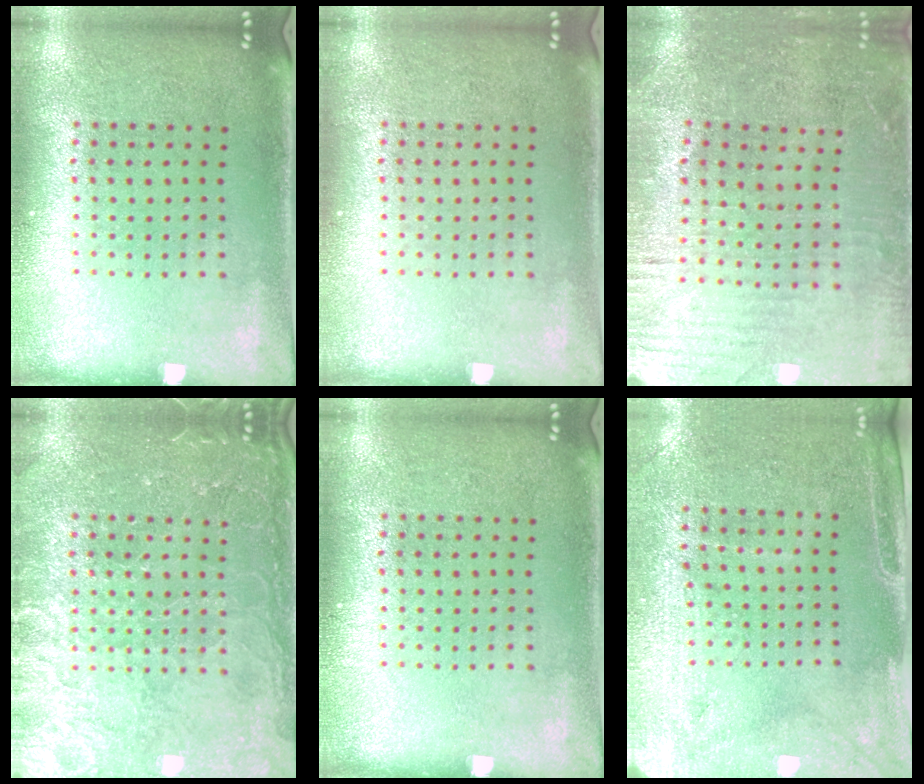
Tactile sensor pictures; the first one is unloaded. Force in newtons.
{"total": 0.0}
{"total": 1.4, "press": 1.3, "slide": 0.5}
{"total": 3.7, "press": 3.7, "slide": 0.5}
{"total": 0.0}
{"total": 3.0, "press": 2.7, "slide": 1.4}